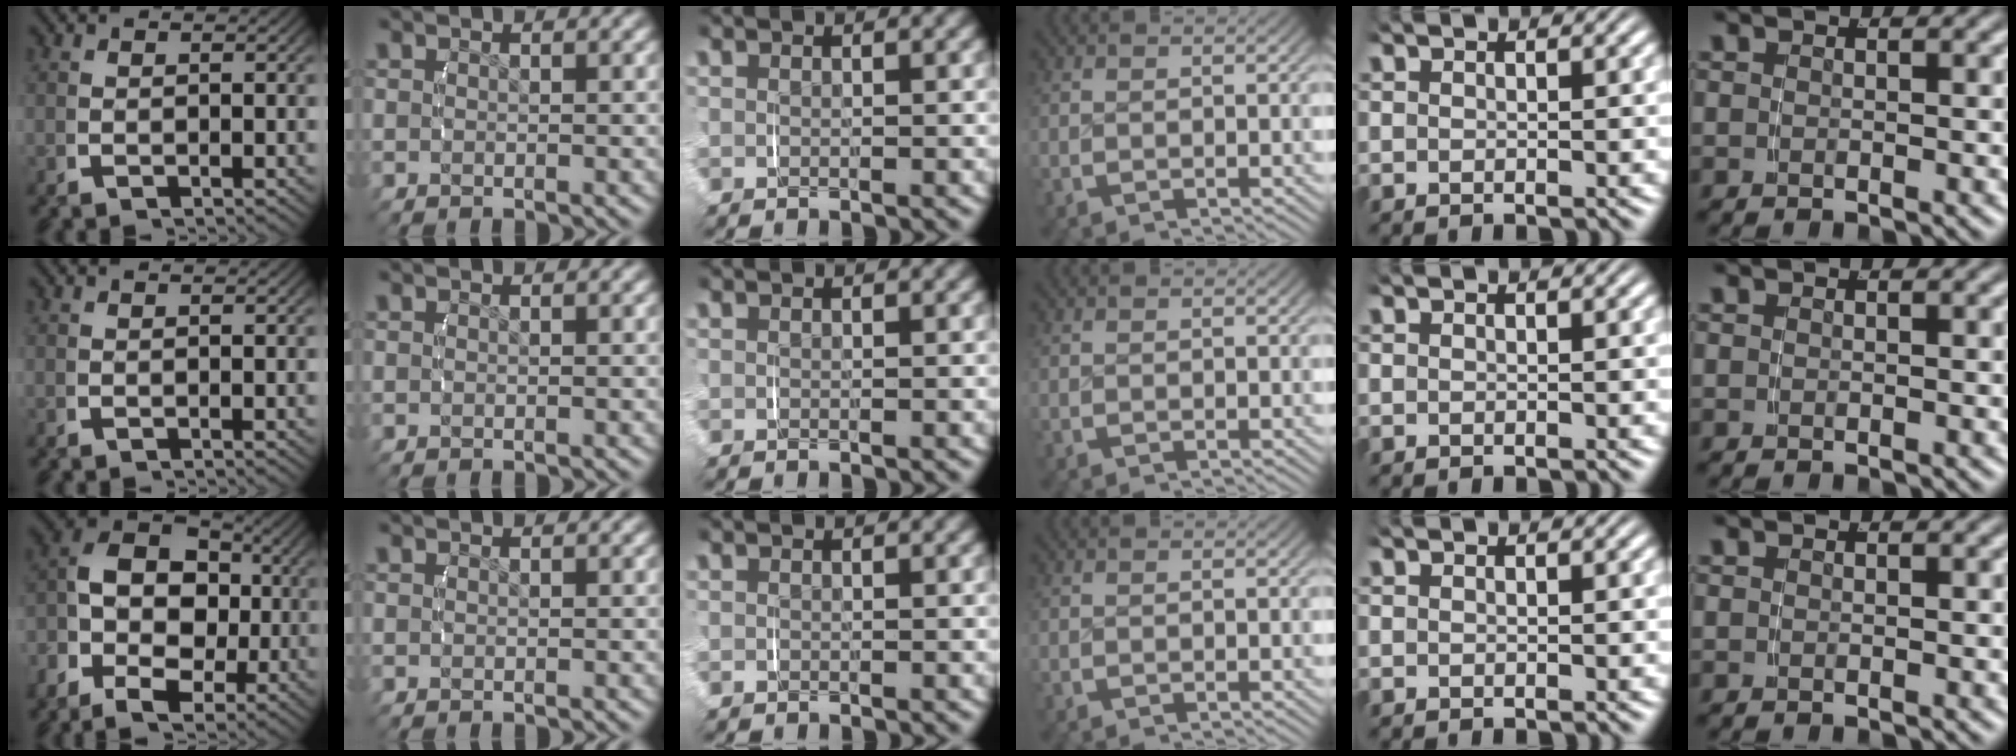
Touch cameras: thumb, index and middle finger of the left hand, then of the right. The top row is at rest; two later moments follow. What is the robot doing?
{"motion": "lift_and_place", "object": "backpack"}